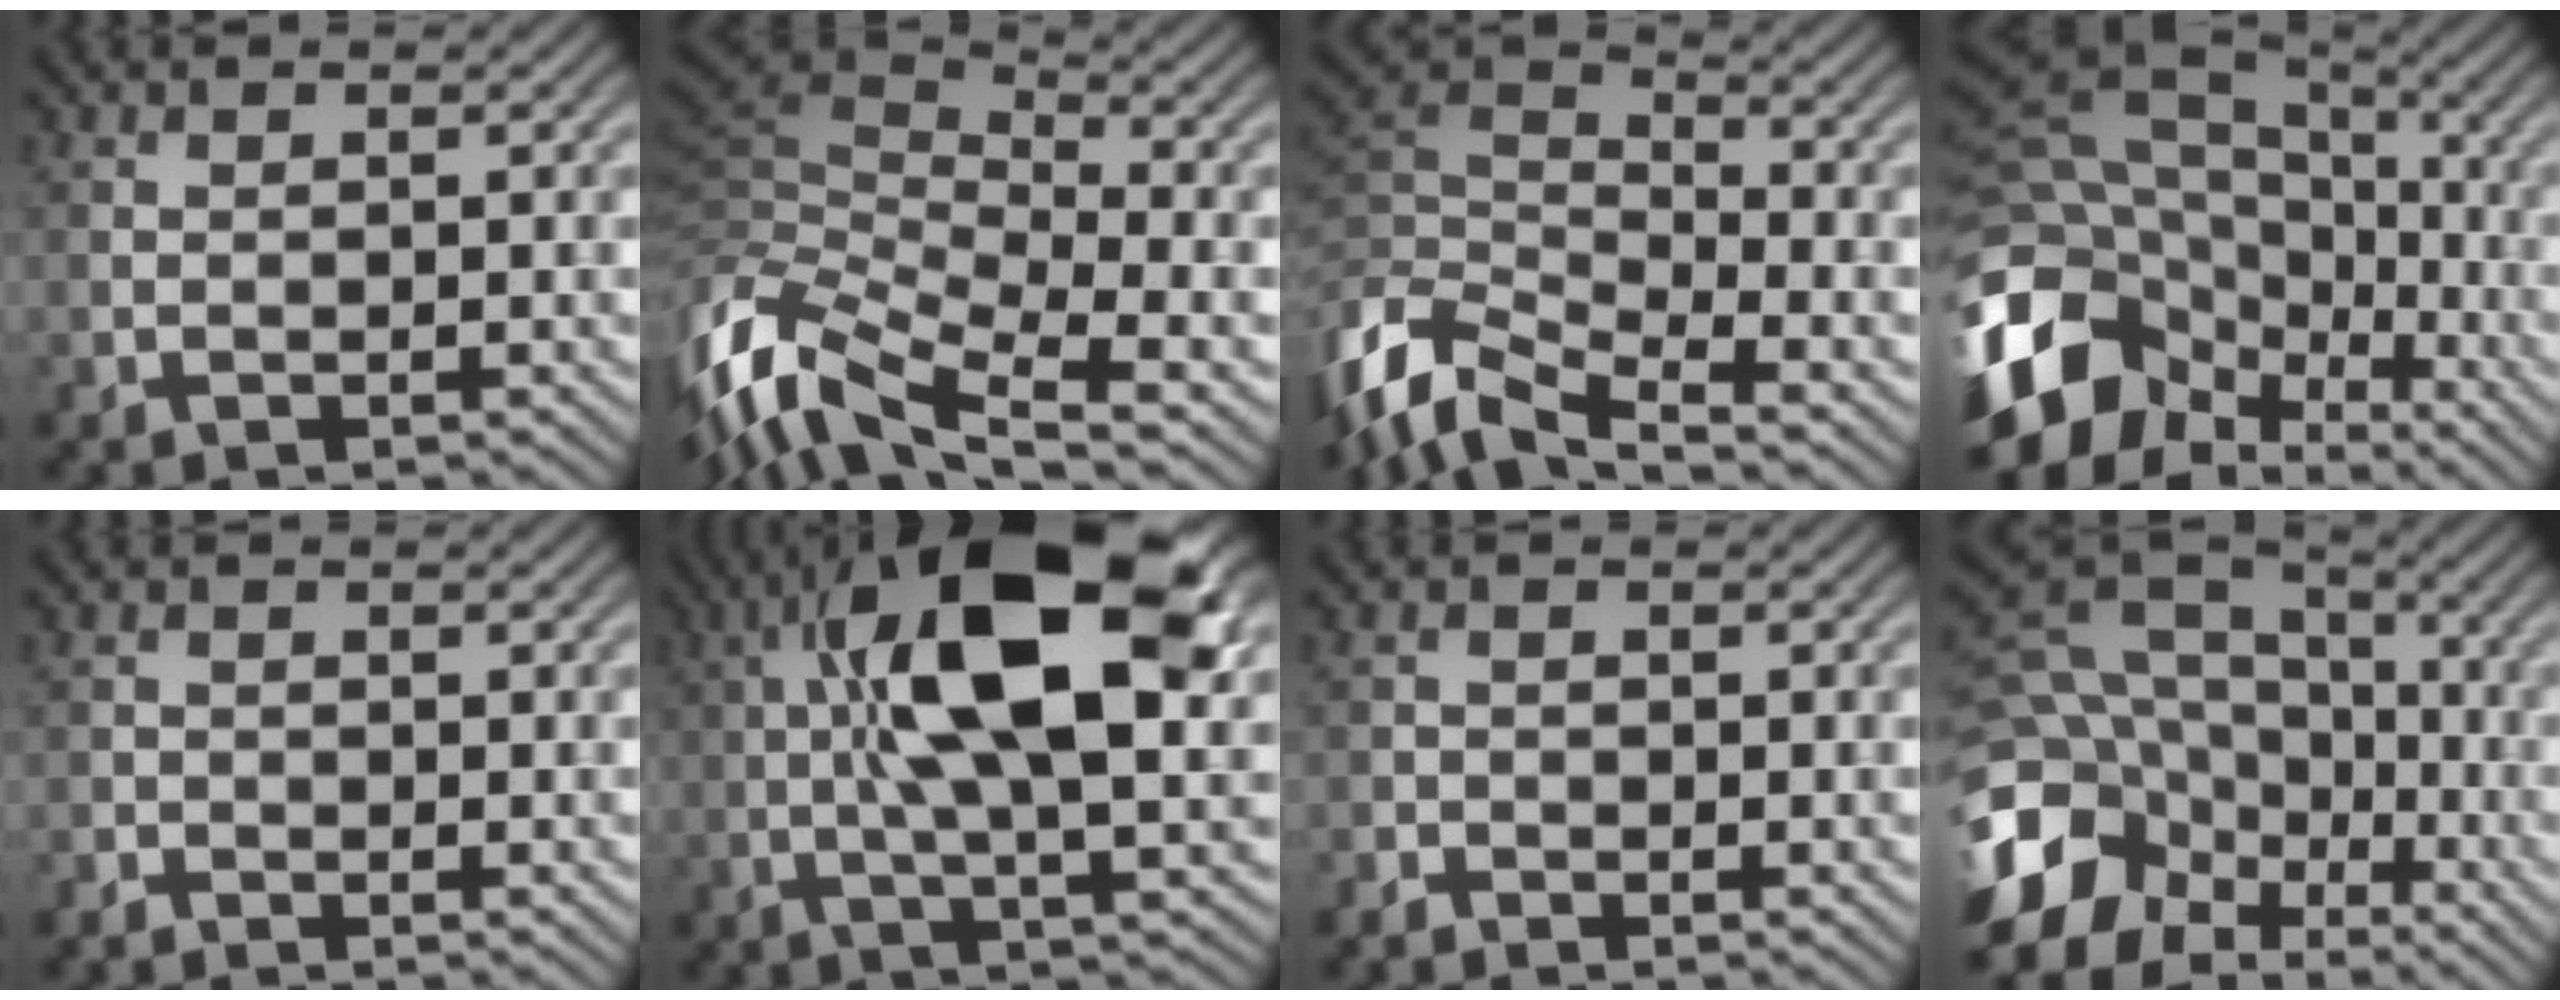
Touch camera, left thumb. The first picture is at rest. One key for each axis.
{"total": 14.2, "fx": -6.0, "fy": 6.5, "fz": 11.1, "tx": -0.287, "ty": -0.015, "tz": -0.108}
{"total": 9.9, "fx": -5.3, "fy": 4.1, "fz": 7.4, "tx": -0.164, "ty": -0.005, "tz": -0.117}
{"total": 16.3, "fx": -7.2, "fy": 11.1, "fz": 9.4, "tx": -0.252, "ty": -0.014, "tz": -0.131}
{"total": 1.3, "fx": -1.1, "fy": 0.6, "fz": 0.2, "tx": -0.003, "ty": -0.001, "tz": -0.026}
{"total": 16.4, "fx": 2.9, "fy": 5.6, "fz": 15.1, "tx": -0.276, "ty": 0.020, "tz": 0.036}
{"total": 1.7, "fx": -1.5, "fy": 0.8, "fz": 0.2, "tx": -0.004, "ty": -0.002, "tz": -0.036}
{"total": 18.7, "fx": -8.1, "fy": 14.3, "fz": 8.9, "tx": -0.229, "ty": -0.041, "tz": -0.135}